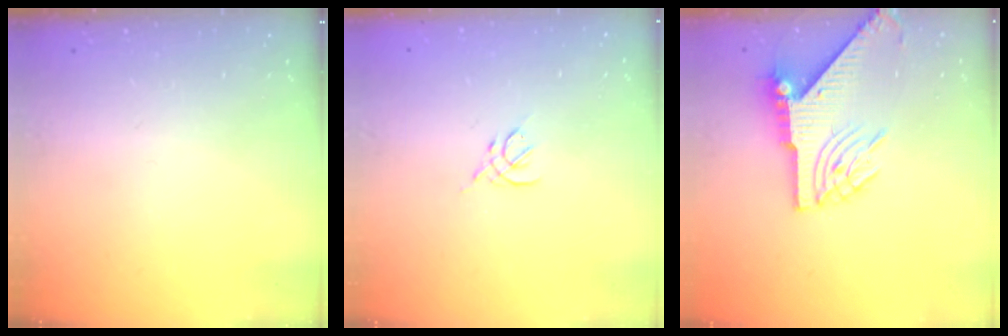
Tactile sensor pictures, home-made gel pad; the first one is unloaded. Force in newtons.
{"total": 2.6, "press": 2.5, "slide": 0.7}
{"total": 8.8, "press": 8.7, "slide": 1.3}